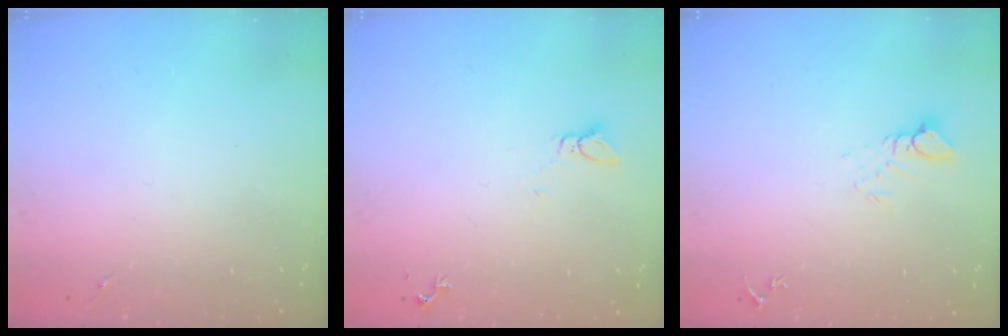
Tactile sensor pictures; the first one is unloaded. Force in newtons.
{"total": 2.2, "press": 2.2, "slide": 0.1}
{"total": 4.2, "press": 4.2, "slide": 0.4}